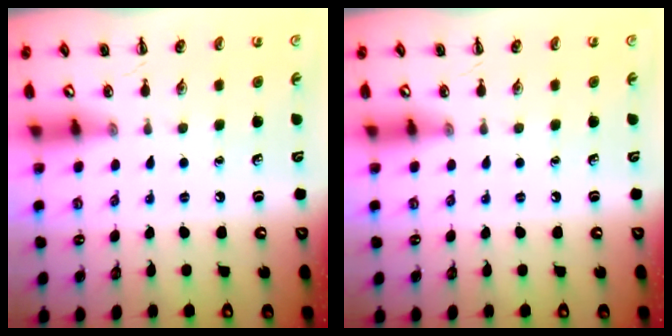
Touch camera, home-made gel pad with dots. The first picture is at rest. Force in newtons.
{"total": 0.0}